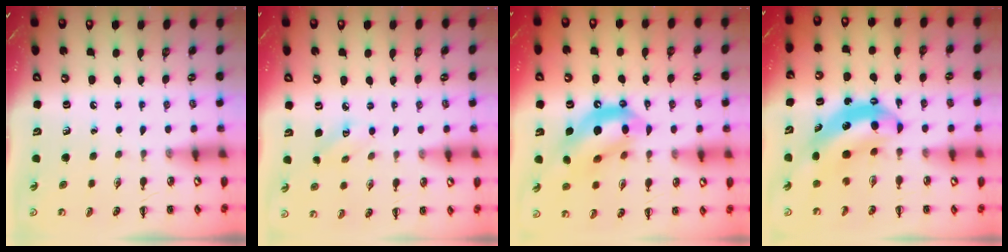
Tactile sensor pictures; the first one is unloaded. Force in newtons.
{"total": 3.3, "press": 3.2, "slide": 0.9}
{"total": 13.8, "press": 13.4, "slide": 3.5}
{"total": 6.7, "press": 6.6, "slide": 1.5}